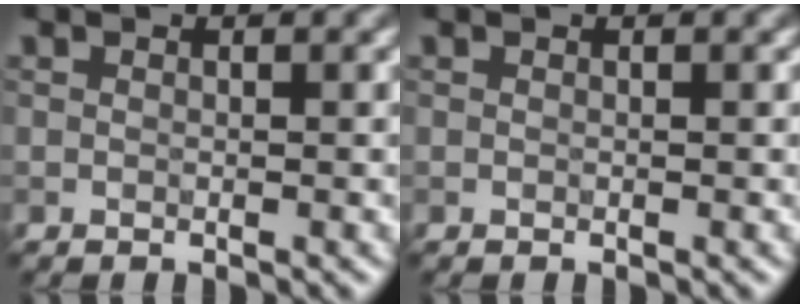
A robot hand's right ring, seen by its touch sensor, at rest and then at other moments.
{"total": 0.0}